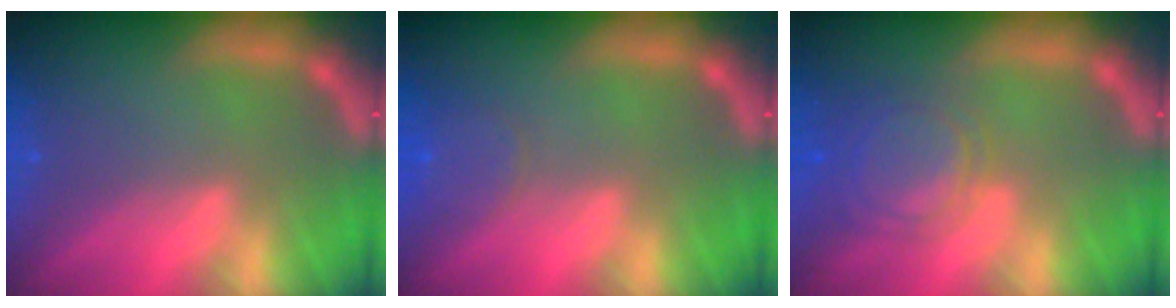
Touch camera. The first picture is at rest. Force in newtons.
{"total": 2.4}
{"total": 5.6}